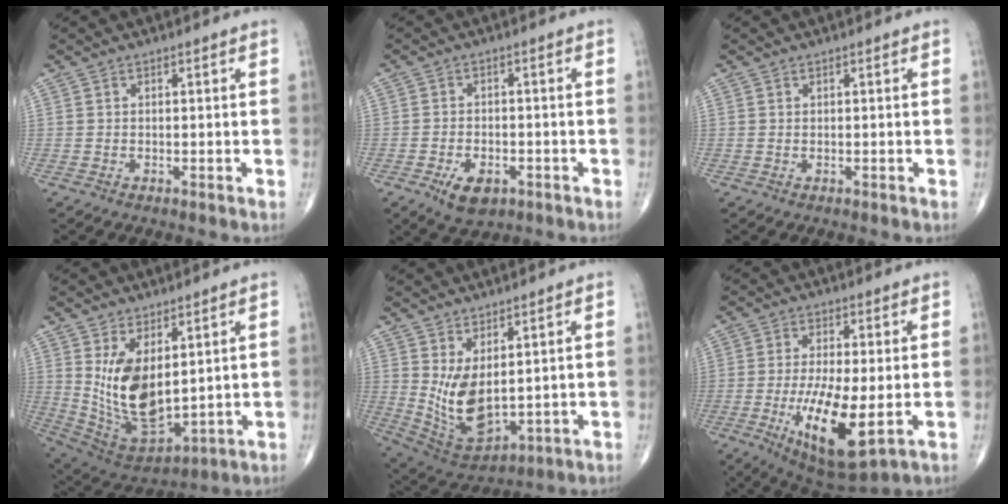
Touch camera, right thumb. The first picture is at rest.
{"total": 6.0, "force": [-2.9, 3.5, 4.0], "torque": [-0.062, 0.007, -0.042]}
{"total": 0.0}
{"total": 14.4, "force": [3.3, 7.4, 11.9], "torque": [-0.206, -0.030, 0.090]}
{"total": 10.8, "force": [1.9, 5.4, 9.2], "torque": [-0.160, -0.029, 0.062]}
{"total": 14.4, "force": [-3.4, 4.7, 13.1], "torque": [-0.237, -0.020, -0.045]}